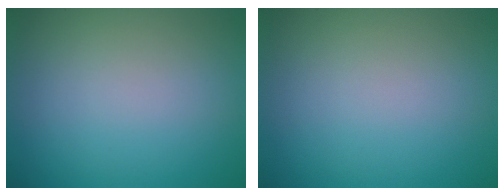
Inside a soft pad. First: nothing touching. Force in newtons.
{"total": 0.0}